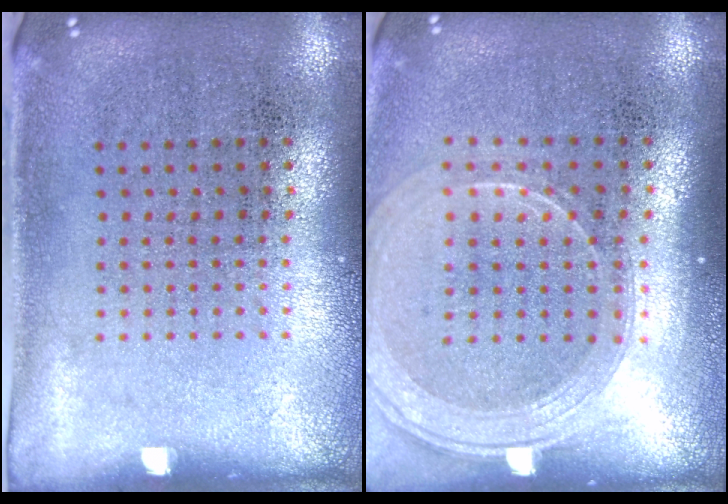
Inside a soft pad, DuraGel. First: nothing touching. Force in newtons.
{"total": 1.8, "press": 1.6, "slide": 0.8}